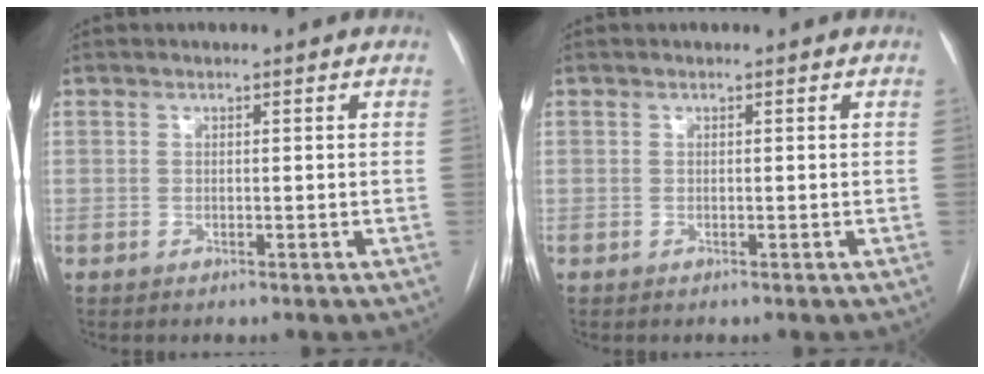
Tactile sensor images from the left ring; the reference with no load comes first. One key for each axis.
{"total": 0.0}